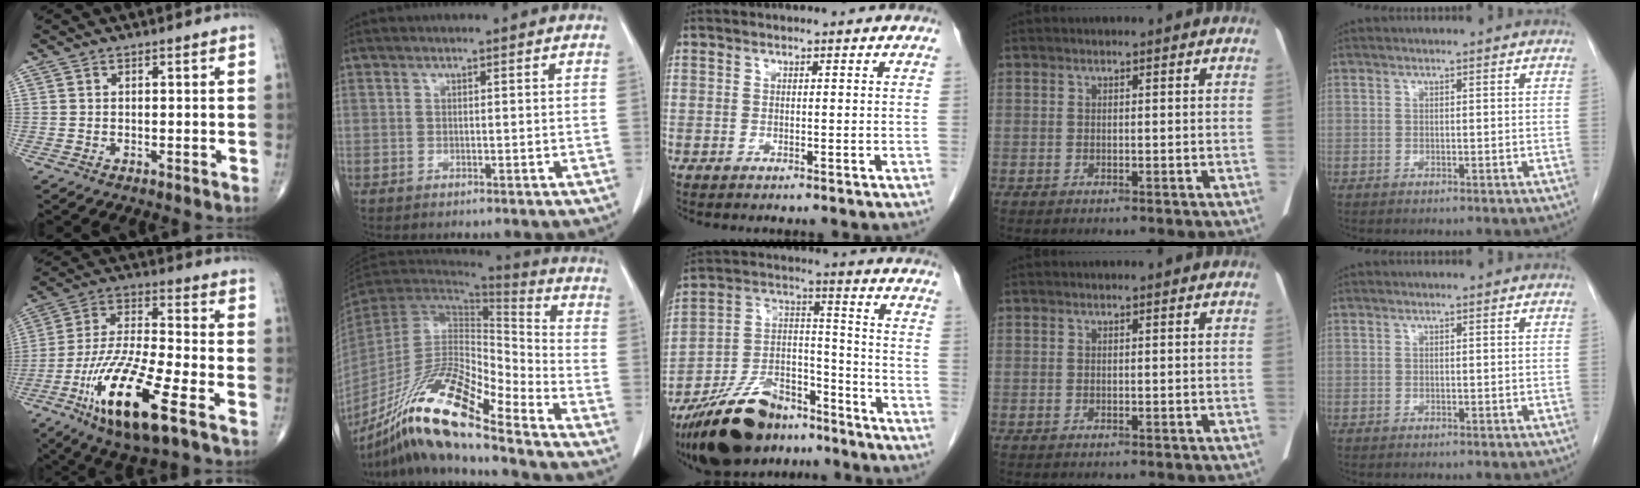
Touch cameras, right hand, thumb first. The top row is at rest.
{"thumb": {"total": 19.6, "force": [-9.4, 4.5, 16.6], "torque": [-0.349, 0.020, -0.168]}, "index": {"total": 19.9, "force": [-14.5, 2.4, 13.4], "torque": [-0.272, -0.021, -0.272]}, "middle": {"total": 17.4, "force": [-13.7, 6.8, 8.2], "torque": [-0.154, 0.022, -0.236]}}